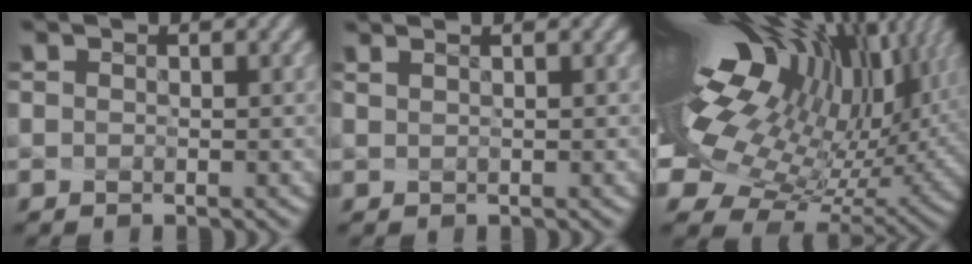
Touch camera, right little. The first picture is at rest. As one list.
[{"total": 0.8, "force": [-0.1, -0.7, -0.4], "torque": [-0.003, -0.013, 0.023]}, {"total": 16.9, "force": [5.0, 8.3, 13.8], "torque": [-0.270, -0.005, 0.115]}]